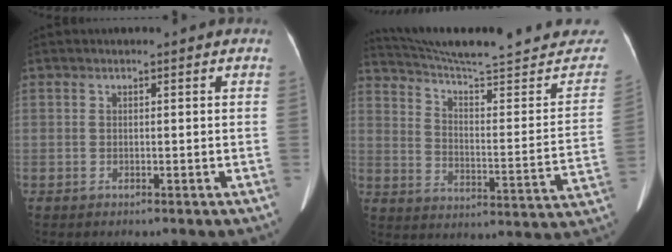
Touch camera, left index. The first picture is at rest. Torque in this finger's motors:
{"motor_torque": [0.29, -1.20, -0.01, 0.03]}